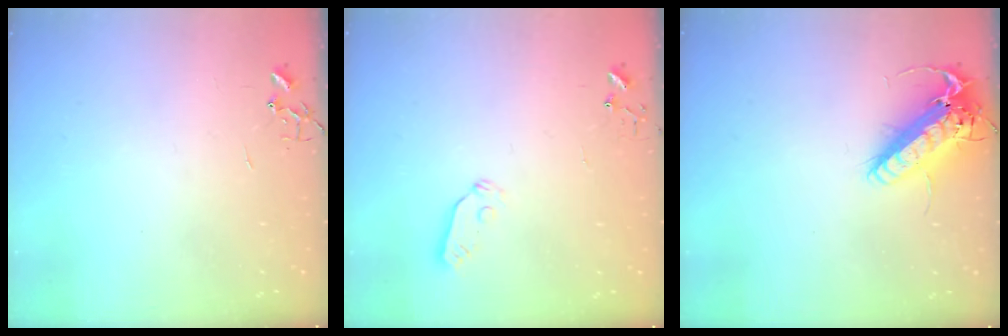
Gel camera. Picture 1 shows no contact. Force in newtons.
{"total": 3.9, "press": 3.8, "slide": 0.6}
{"total": 17.8, "press": 17.5, "slide": 3.4}